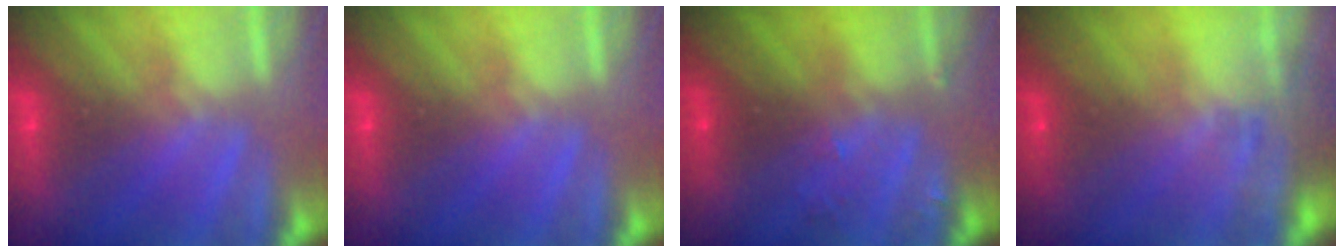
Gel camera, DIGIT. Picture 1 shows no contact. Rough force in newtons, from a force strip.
{"total": 0.0}
{"total": 2.8}
{"total": 8.6}